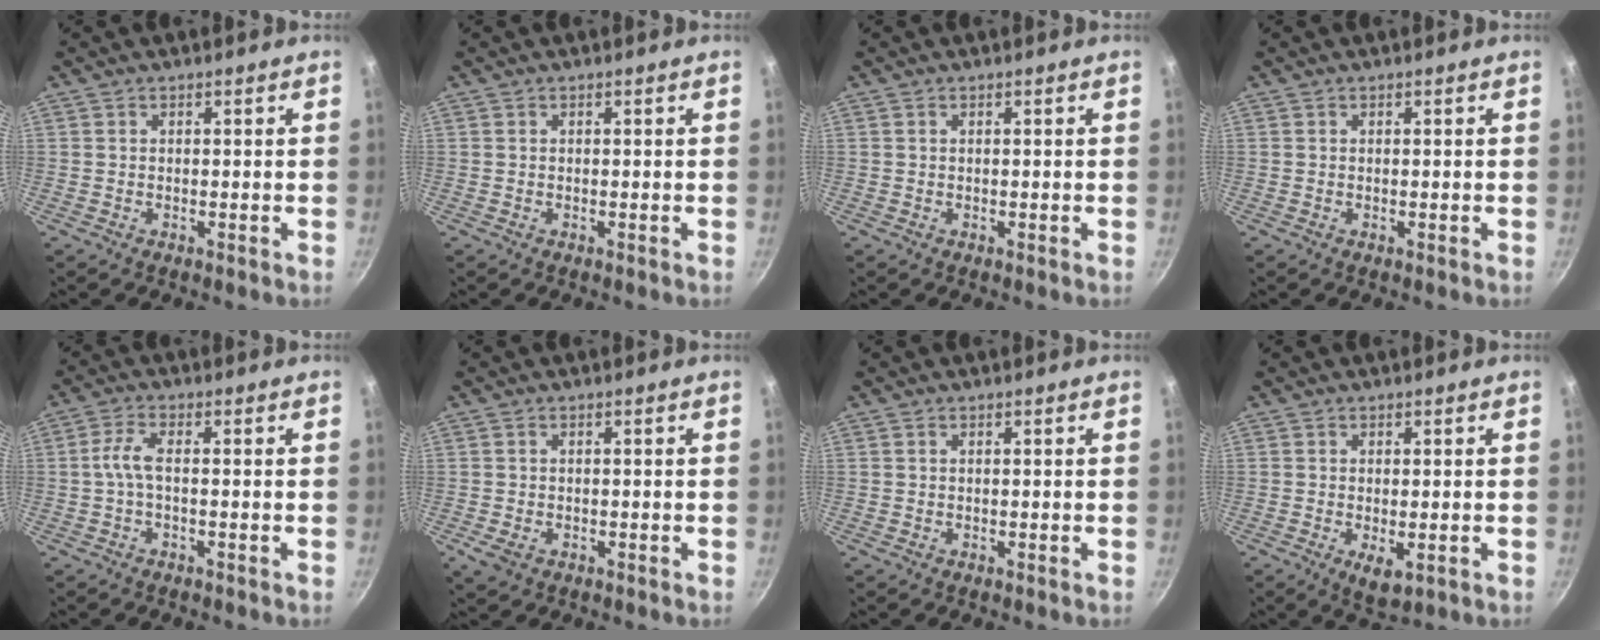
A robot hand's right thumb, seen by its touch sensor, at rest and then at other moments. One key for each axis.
{"total": 0.0}
{"total": 0.0}
{"total": 0.0}
{"total": 4.7, "fx": -1.6, "fy": 1.9, "fz": 4.0, "tx": -0.092, "ty": 0.026, "tz": -0.043}
{"total": 2.7, "fx": -1.0, "fy": 2.0, "fz": 1.6, "tx": -0.033, "ty": -0.003, "tz": -0.014}
{"total": 0.0}
{"total": 4.4, "fx": -1.1, "fy": 1.9, "fz": 3.8, "tx": -0.058, "ty": -0.014, "tz": -0.010}